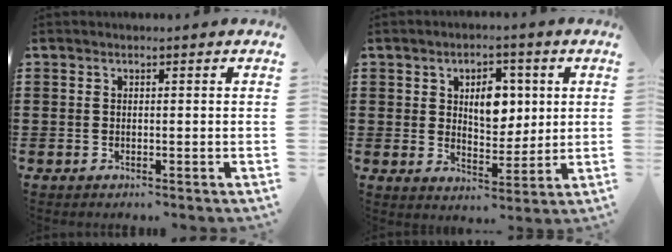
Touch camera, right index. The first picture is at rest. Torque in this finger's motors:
{"motor_torque": [0.97, -0.22, 0.45, 0.13]}